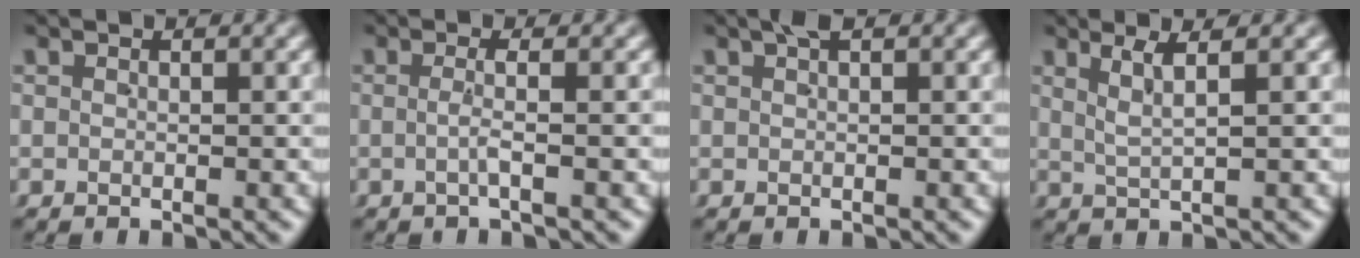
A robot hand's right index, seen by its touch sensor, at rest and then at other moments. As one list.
[{"total": 1.7, "force": [-0.8, -0.5, 1.4], "torque": [-0.032, -0.001, -0.013]}, {"total": 1.1, "force": [0.6, 0.1, 0.8], "torque": [-0.010, 0.006, 0.010]}, {"total": 2.1, "force": [1.2, -0.3, 1.7], "torque": [-0.033, -0.001, 0.026]}]